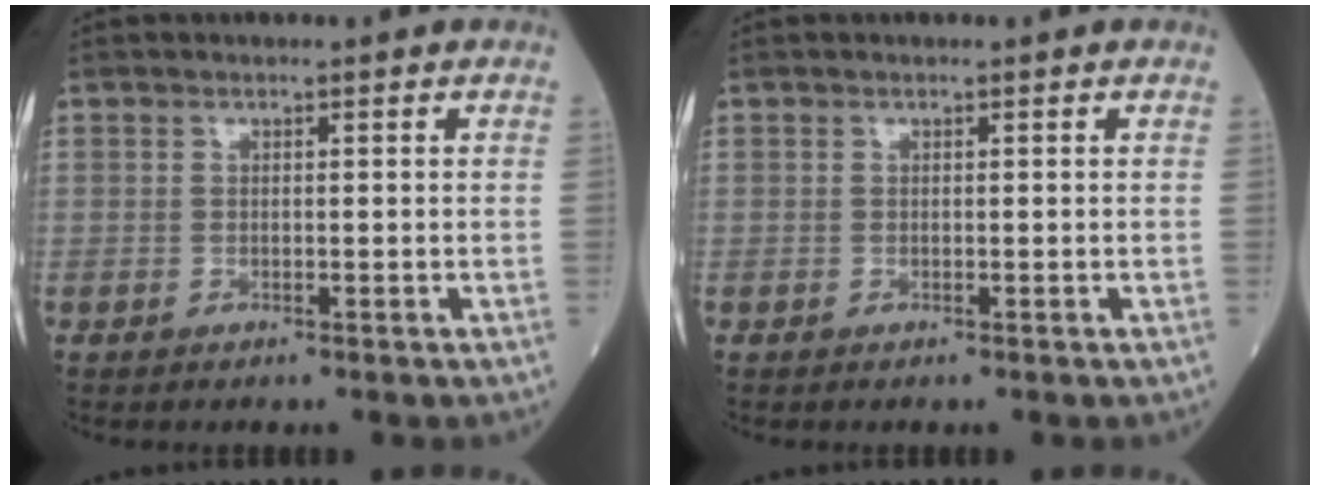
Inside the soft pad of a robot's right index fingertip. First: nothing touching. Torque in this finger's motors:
{"motor_torque": [0.01, 0.00, 0.00, -0.01]}